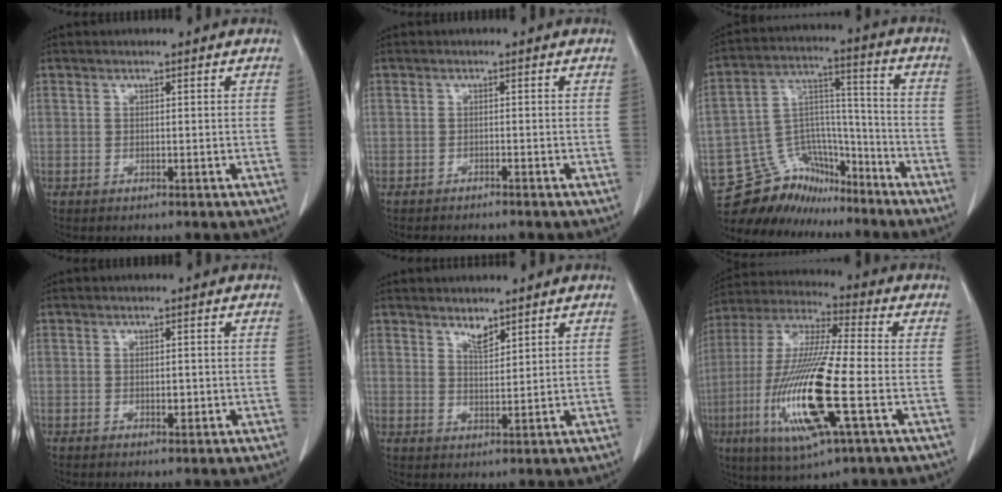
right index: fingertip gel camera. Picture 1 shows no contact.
{"total": 2.4, "force": [-2.2, 0.2, 1.1], "torque": [-0.019, -0.002, -0.026]}
{"total": 13.6, "force": [-12.1, 5.7, 2.5], "torque": [-0.042, 0.059, -0.212]}
{"total": 1.3, "force": [-0.2, 0.6, 1.1], "torque": [-0.018, 0.000, -0.001]}
{"total": 2.7, "force": [2.2, 0.7, 1.3], "torque": [-0.028, -0.006, 0.045]}
{"total": 18.7, "force": [-4.7, 1.5, 18.0], "torque": [-0.380, -0.020, -0.088]}